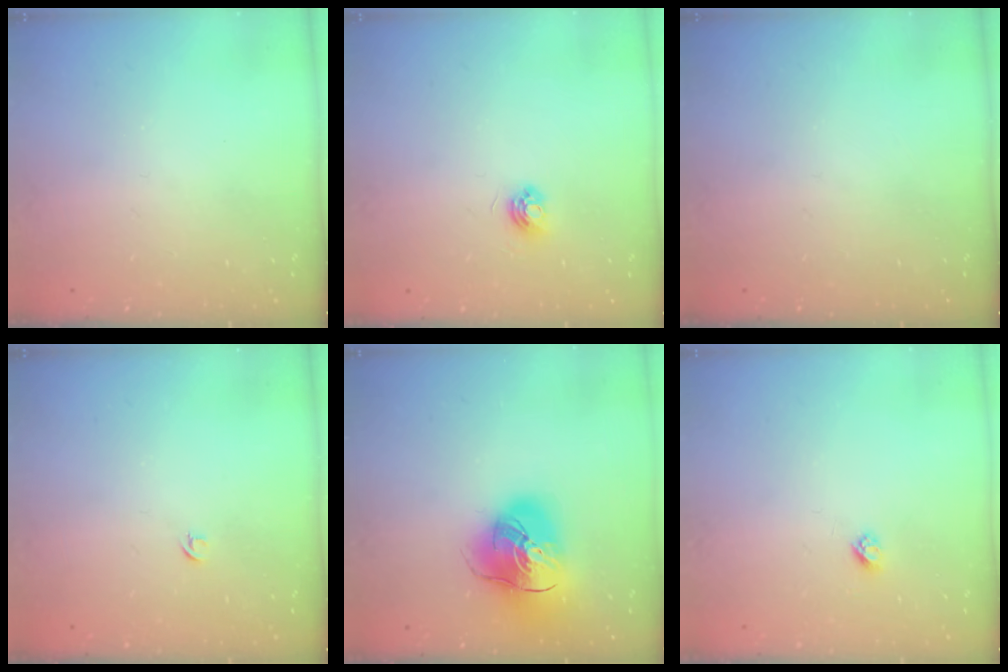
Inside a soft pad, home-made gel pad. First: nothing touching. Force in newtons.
{"total": 4.7, "press": 4.7, "slide": 0.5}
{"total": 0.0}
{"total": 2.7, "press": 2.6, "slide": 0.6}
{"total": 17.1, "press": 16.8, "slide": 2.9}
{"total": 2.7, "press": 2.6, "slide": 0.3}